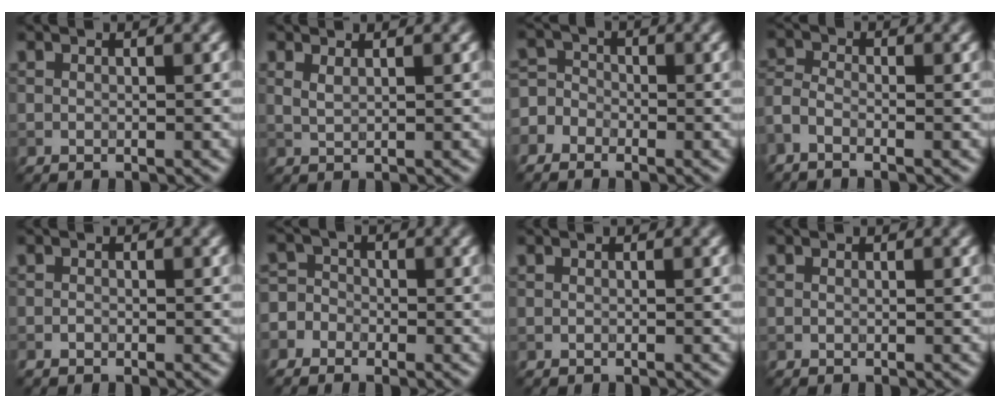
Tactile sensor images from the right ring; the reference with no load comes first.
{"total": 1.0, "force": [0.7, 0.4, 0.7], "torque": [-0.013, -0.001, 0.013]}
{"total": 3.2, "force": [-2.0, 2.4, 0.8], "torque": [-0.007, 0.010, -0.044]}
{"total": 2.0, "force": [-1.5, 0.7, 1.2], "torque": [-0.036, -0.006, -0.038]}
{"total": 0.6, "force": [-0.4, 0.3, 0.3], "torque": [-0.005, -0.002, -0.008]}
{"total": 3.9, "force": [-2.1, 3.2, 0.8], "torque": [0.004, 0.010, -0.059]}
{"total": 0.0}
{"total": 0.0}